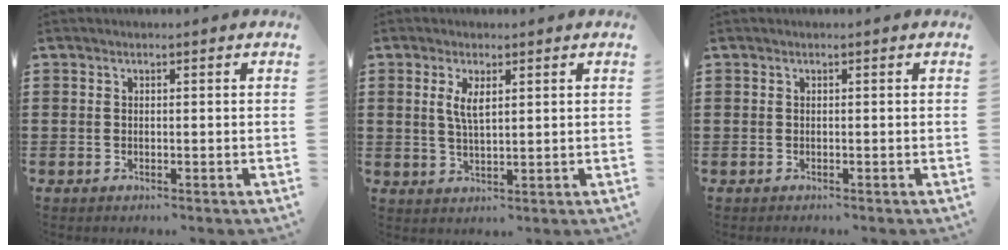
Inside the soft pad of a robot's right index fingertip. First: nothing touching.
{"total": 3.5, "force": [1.1, 1.1, 3.1], "torque": [-0.066, 0.003, 0.018]}
{"total": 0.0}